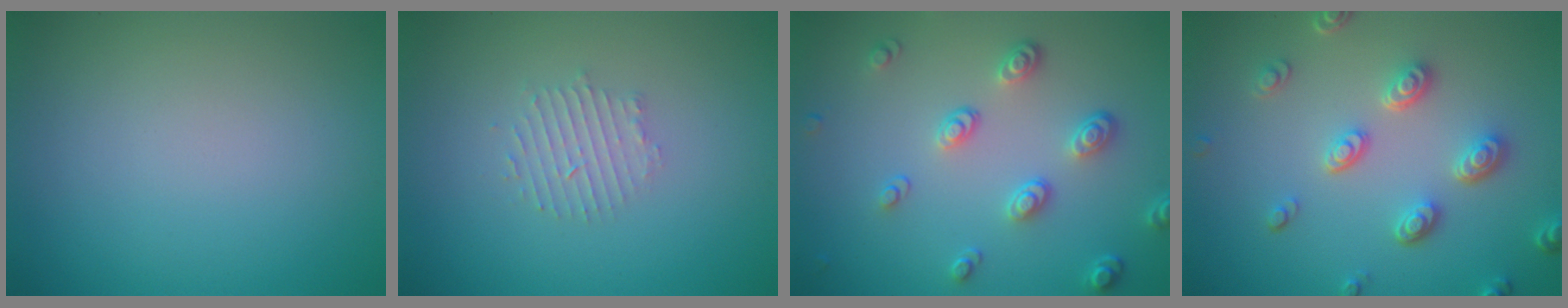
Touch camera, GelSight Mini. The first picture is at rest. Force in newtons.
{"total": 1.8, "press": 1.7, "slide": 0.4}
{"total": 3.7, "press": 2.8, "slide": 2.3}
{"total": 4.0, "press": 3.3, "slide": 2.3}